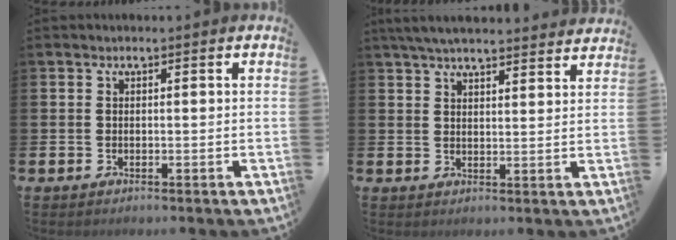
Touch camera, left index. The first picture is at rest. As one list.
[{"total": 5.2, "force": [5.0, 0.5, 1.4], "torque": [-0.034, -0.019, 0.091]}]